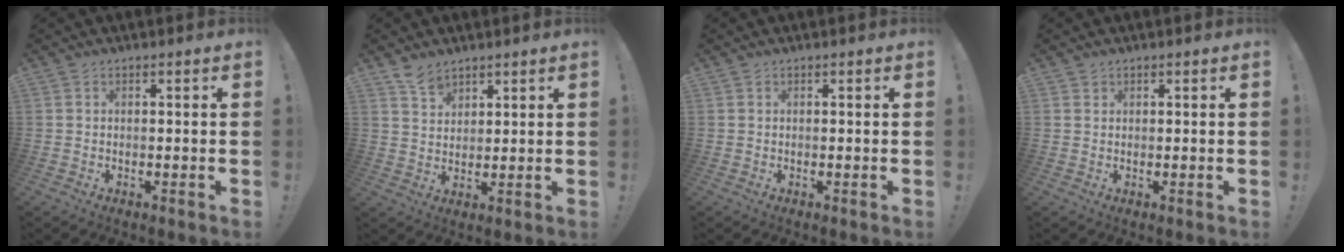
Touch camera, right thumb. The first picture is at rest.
{"total": 5.7, "force": [4.6, 3.1, 1.4], "torque": [-0.022, -0.025, 0.086]}
{"total": 0.0}
{"total": 0.6, "force": [0.5, 0.3, 0.1], "torque": [0.002, -0.002, 0.009]}